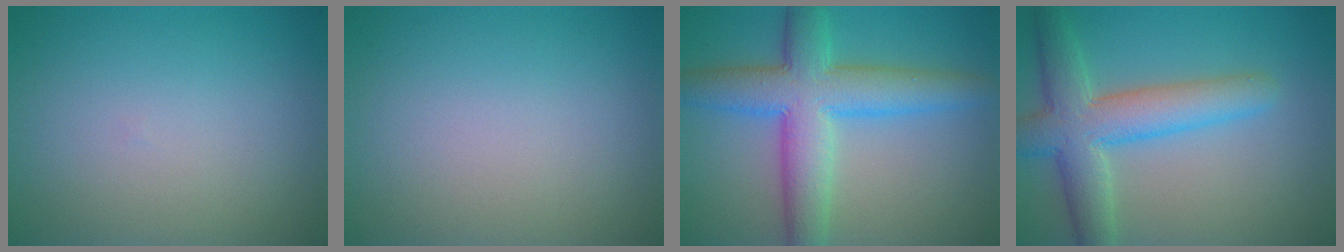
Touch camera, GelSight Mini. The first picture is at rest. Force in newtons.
{"total": 0.0}
{"total": 8.0, "press": 8.0, "slide": 0.2}
{"total": 6.5, "press": 6.5, "slide": 0.2}